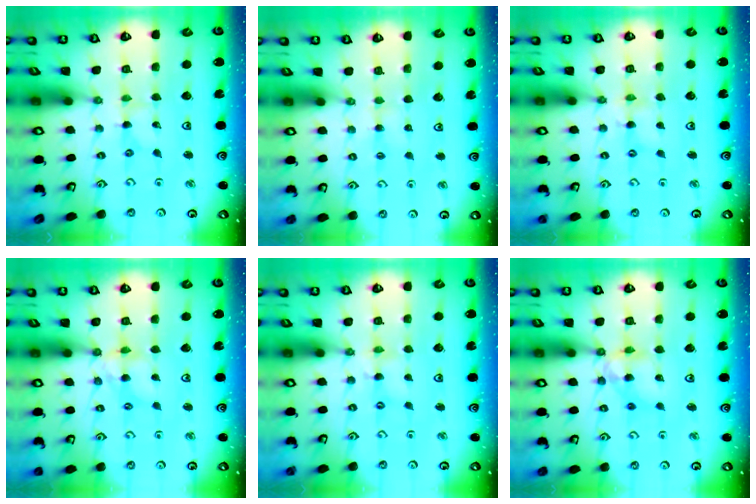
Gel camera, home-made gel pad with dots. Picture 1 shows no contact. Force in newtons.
{"total": 2.7, "press": 2.7, "slide": 0.3}
{"total": 1.4, "press": 1.4, "slide": 0.2}
{"total": 5.9, "press": 5.8, "slide": 0.5}
{"total": 1.8, "press": 1.8, "slide": 0.2}
{"total": 9.1, "press": 9.1, "slide": 0.7}